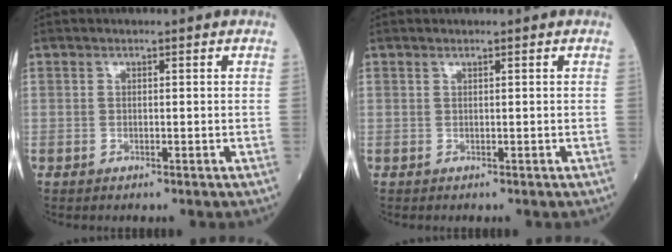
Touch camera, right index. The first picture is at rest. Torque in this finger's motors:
{"motor_torque": [-0.04, 0.04, -0.02, 0.00]}